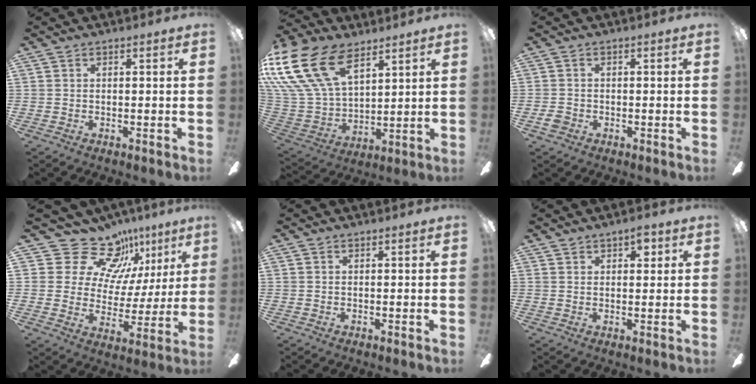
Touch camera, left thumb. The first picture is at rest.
{"total": 25.2, "force": [13.2, 15.0, 15.4], "torque": [-0.338, -0.068, 0.243]}
{"total": 2.2, "force": [-1.0, 1.7, 1.1], "torque": [-0.023, 0.005, -0.021]}
{"total": 17.6, "force": [11.9, 11.1, 6.7], "torque": [-0.117, -0.075, 0.219]}
{"total": 0.0}
{"total": 3.1, "force": [2.0, 1.8, 1.6], "torque": [-0.009, -0.004, 0.030]}